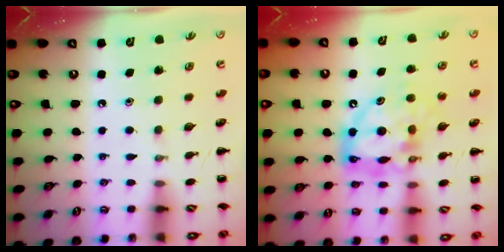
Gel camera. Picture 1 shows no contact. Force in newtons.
{"total": 12.6, "press": 12.0, "slide": 3.8}